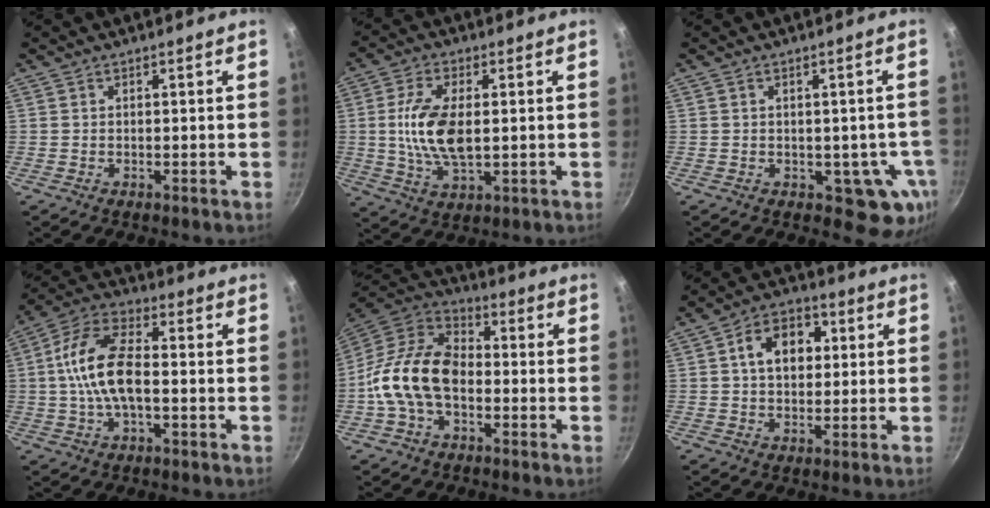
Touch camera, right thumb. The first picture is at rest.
{"total": 11.4, "force": [0.6, 5.6, 9.8], "torque": [-0.192, -0.002, 0.012]}
{"total": 7.3, "force": [-1.5, 4.9, 5.2], "torque": [-0.026, 0.009, -0.012]}
{"total": 13.5, "force": [-0.6, 6.7, 11.7], "torque": [-0.213, 0.036, -0.026]}
{"total": 15.5, "force": [-2.7, 10.1, 11.4], "torque": [-0.178, 0.039, -0.069]}
{"total": 9.9, "force": [1.9, 7.0, 6.8], "torque": [-0.074, 0.012, 0.020]}